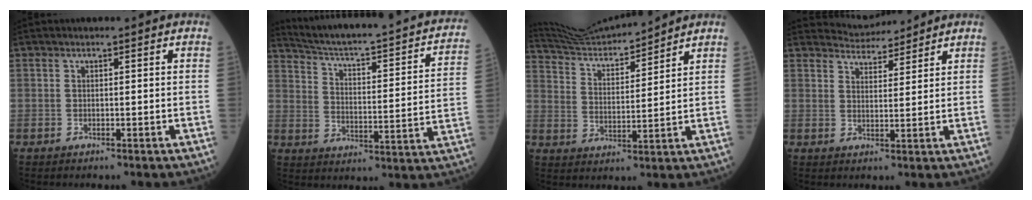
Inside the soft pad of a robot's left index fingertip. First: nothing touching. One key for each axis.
{"total": 26.0, "fx": 22.2, "fy": 3.2, "fz": 13.1, "tx": -0.191, "ty": -0.040, "tz": 0.279}
{"total": 11.9, "fx": 11.5, "fy": -0.1, "fz": 2.9, "tx": -0.067, "ty": 0.009, "tz": 0.210}
{"total": 4.6, "fx": 4.5, "fy": 0.5, "fz": -0.3, "tx": -0.003, "ty": 0.009, "tz": 0.072}